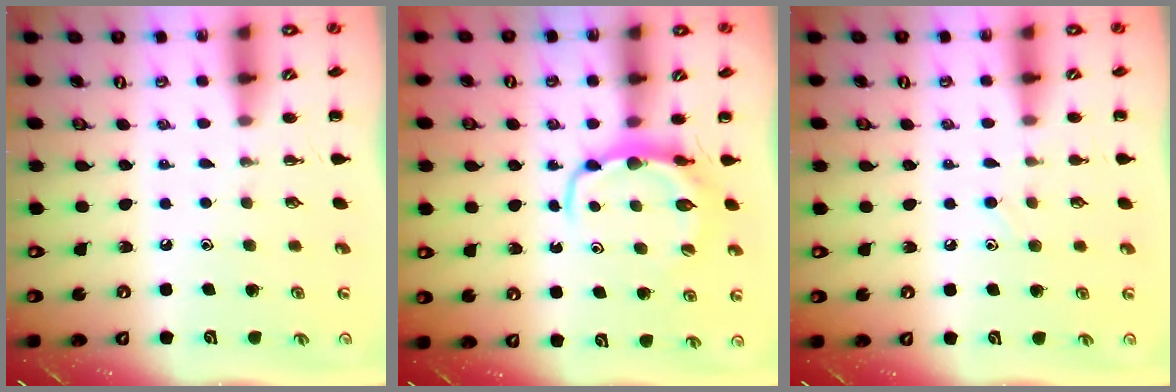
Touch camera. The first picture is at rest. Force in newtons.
{"total": 6.2, "press": 6.0, "slide": 1.2}
{"total": 7.0, "press": 6.6, "slide": 2.1}